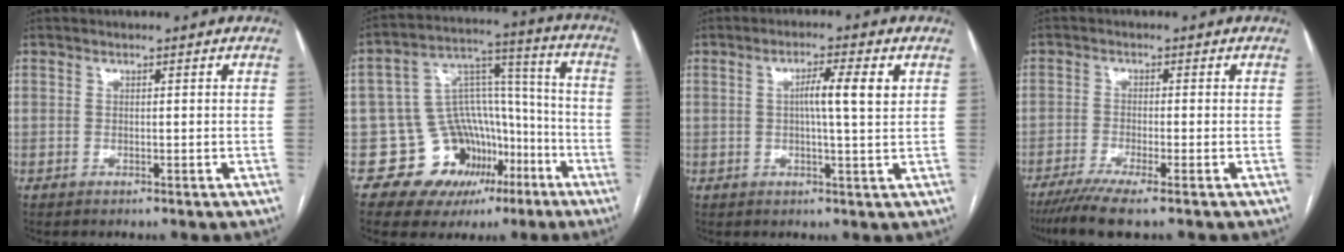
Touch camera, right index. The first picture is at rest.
{"total": 14.5, "force": [-6.9, 11.7, 5.2], "torque": [-0.067, 0.084, -0.094]}
{"total": 5.6, "force": [1.3, 0.1, 5.4], "torque": [-0.090, 0.006, 0.019]}
{"total": 6.2, "force": [-4.6, -0.4, 4.1], "torque": [-0.064, -0.013, -0.079]}